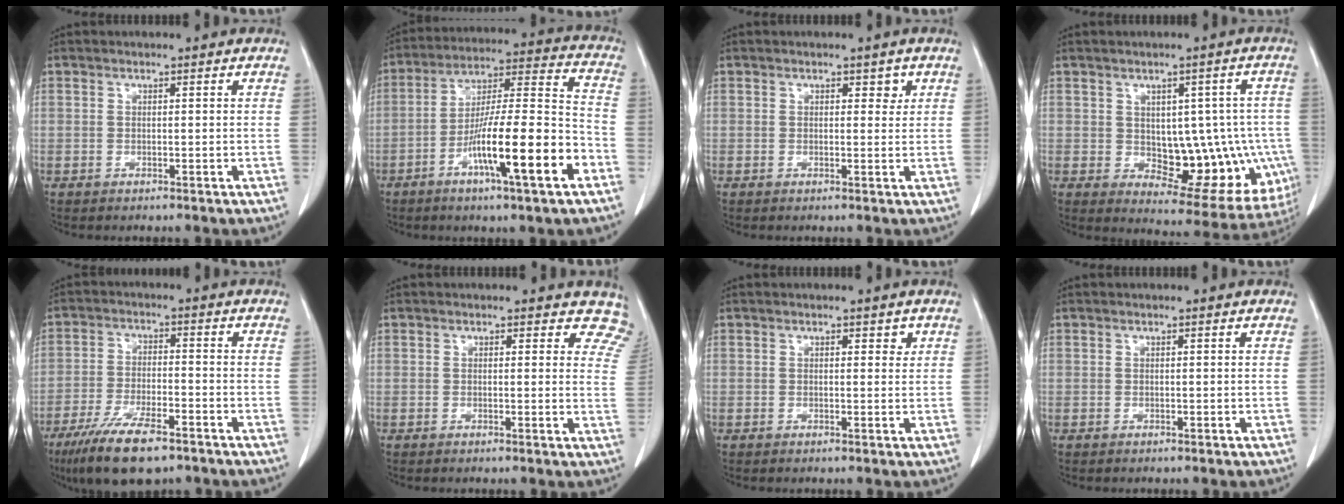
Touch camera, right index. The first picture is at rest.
{"total": 17.1, "force": [-7.3, 1.1, 15.4], "torque": [-0.259, -0.003, -0.121]}
{"total": 1.6, "force": [0.8, 1.0, 0.9], "torque": [-0.004, -0.002, 0.008]}
{"total": 14.8, "force": [-1.7, 7.9, 12.3], "torque": [-0.128, 0.018, 0.002]}
{"total": 11.4, "force": [-7.9, 2.8, 7.7], "torque": [-0.140, -0.022, -0.133]}
{"total": 5.4, "force": [4.9, 2.4, 0.2], "torque": [0.040, -0.013, 0.014]}
{"total": 1.2, "force": [0.6, 0.7, 0.7], "torque": [-0.003, -0.002, 0.005]}
{"total": 0.0}